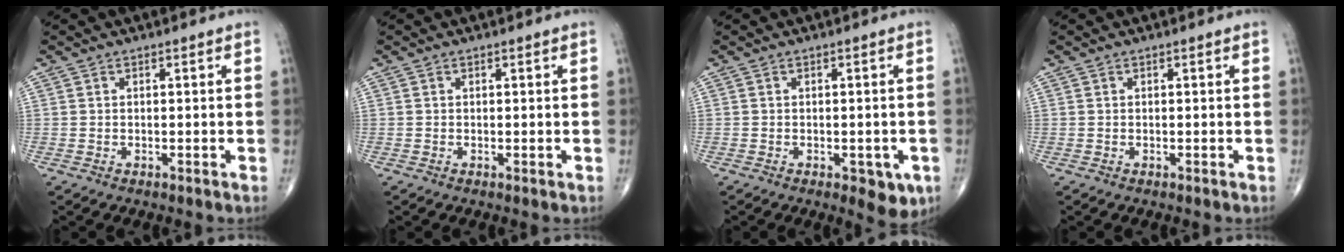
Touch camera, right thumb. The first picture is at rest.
{"total": 0.0}
{"total": 5.3, "force": [-2.1, 2.5, 4.2], "torque": [-0.033, -0.003, -0.020]}
{"total": 0.0}